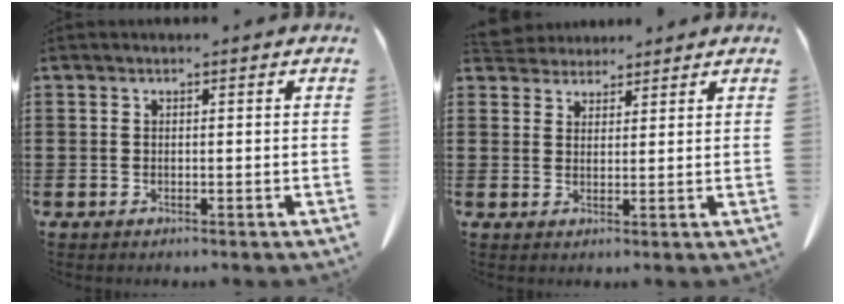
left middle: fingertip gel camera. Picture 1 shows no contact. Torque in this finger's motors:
{"motor_torque": [1.17, 0.46, 0.04, 0.02]}